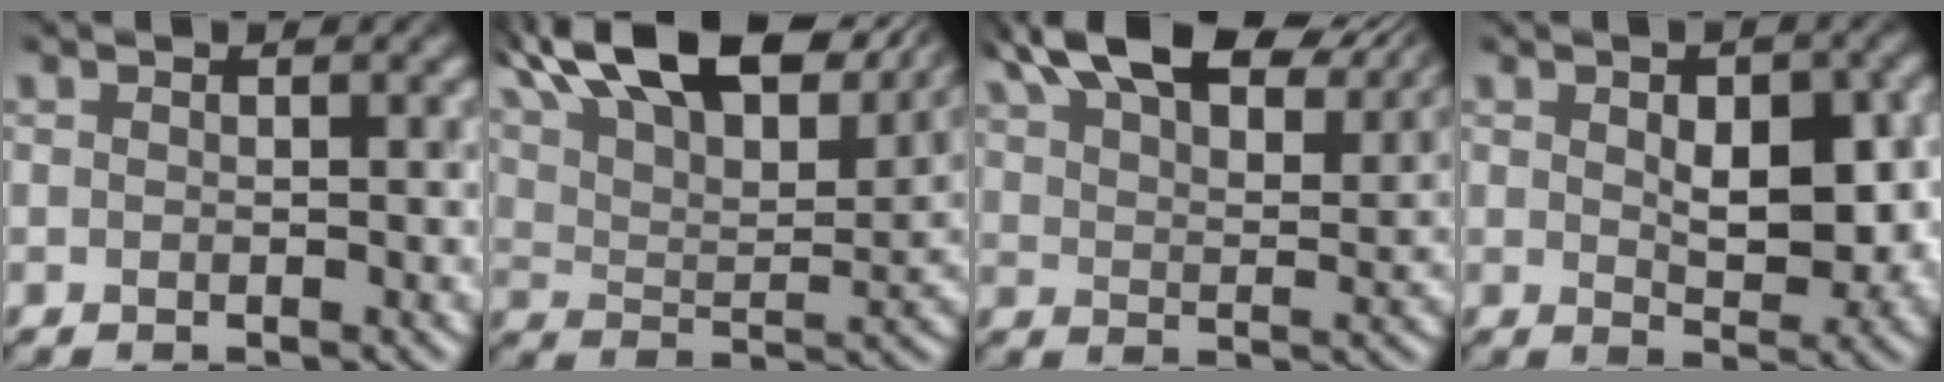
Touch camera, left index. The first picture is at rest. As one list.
[{"total": 15.7, "force": [11.4, 5.4, 9.3], "torque": [-0.155, 0.032, 0.175]}, {"total": 13.4, "force": [10.1, 4.6, 7.5], "torque": [-0.117, 0.035, 0.142]}, {"total": 5.7, "force": [0.4, 3.1, 4.8], "torque": [-0.066, 0.000, 0.013]}]